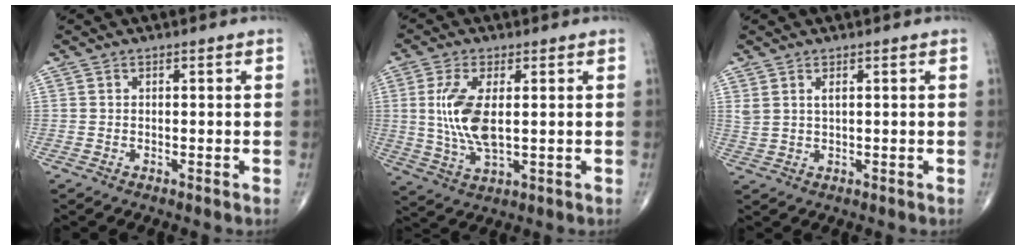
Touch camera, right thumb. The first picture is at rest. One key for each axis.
{"total": 9.9, "fx": 1.1, "fy": 4.1, "fz": 8.9, "tx": -0.196, "ty": -0.012, "tz": 0.028}
{"total": 2.3, "fx": 1.2, "fy": 0.9, "fz": 1.8, "tx": -0.043, "ty": -0.001, "tz": 0.031}